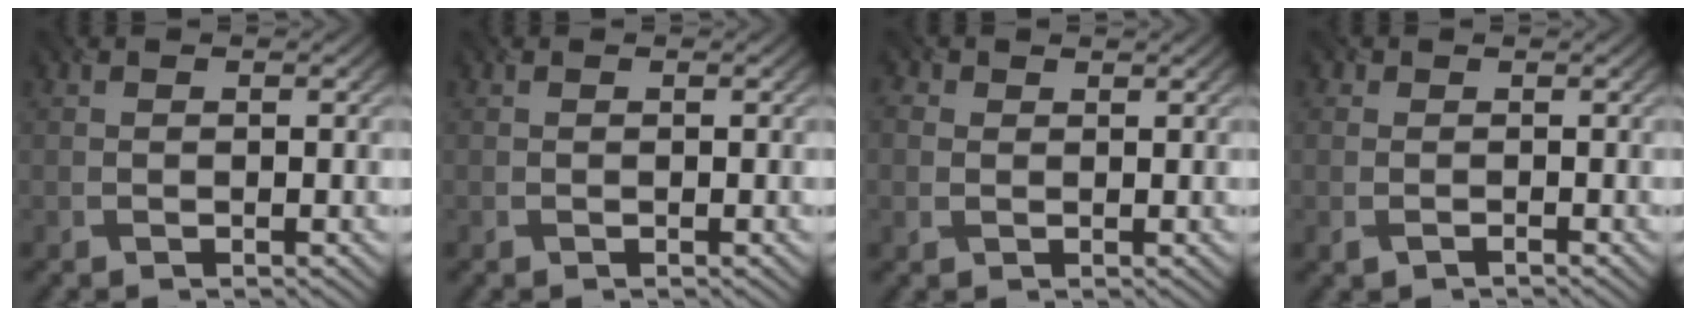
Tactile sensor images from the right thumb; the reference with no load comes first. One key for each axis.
{"total": 0.0}
{"total": 1.9, "fx": 0.6, "fy": 1.5, "fz": 0.8, "tx": -0.025, "ty": 0.001, "tz": 0.012}
{"total": 1.4, "fx": -0.5, "fy": 1.0, "fz": 0.8, "tx": -0.016, "ty": -0.002, "tz": -0.014}